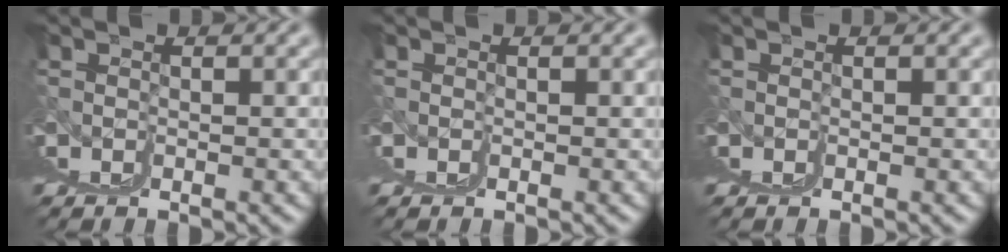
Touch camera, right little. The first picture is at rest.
{"total": 1.3, "force": [0.7, -0.8, -0.8], "torque": [0.016, 0.007, 0.008]}
{"total": 0.0}